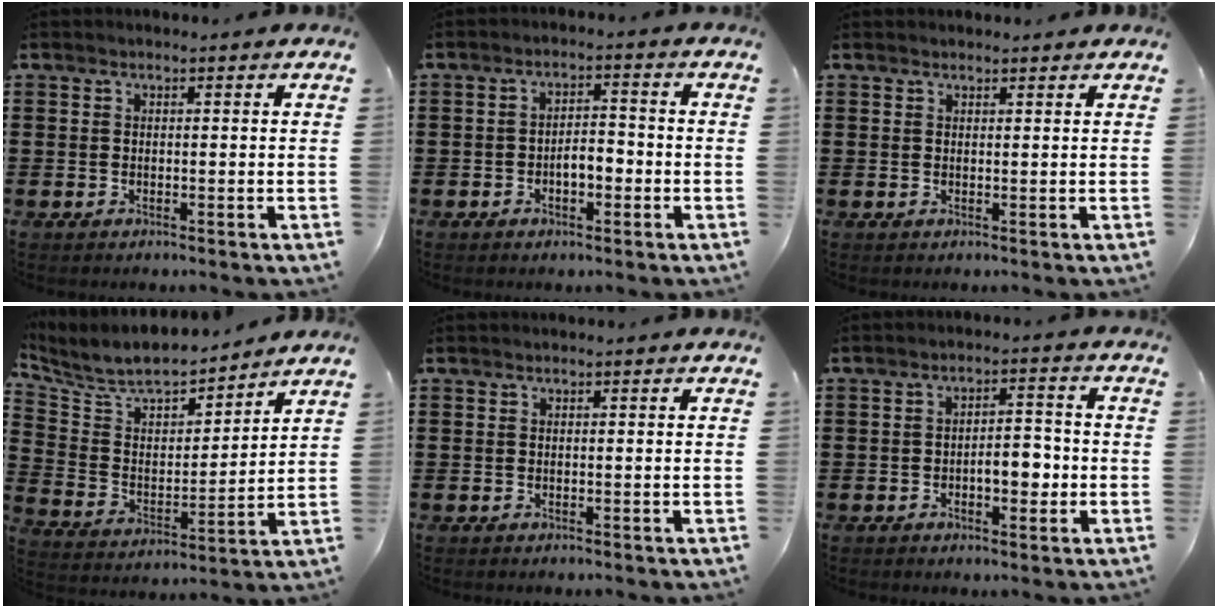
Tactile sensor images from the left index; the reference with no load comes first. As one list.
[{"total": 3.4, "force": [-1.4, 1.5, 2.7], "torque": [-0.050, 0.007, -0.027]}, {"total": 0.8, "force": [0.8, 0.2, 0.1], "torque": [-0.003, 0.001, 0.016]}, {"total": 7.6, "force": [7.0, 1.9, 2.4], "torque": [-0.083, -0.046, 0.120]}, {"total": 0.0}, {"total": 5.0, "force": [-1.3, 2.3, 4.2], "torque": [-0.058, 0.005, -0.030]}]